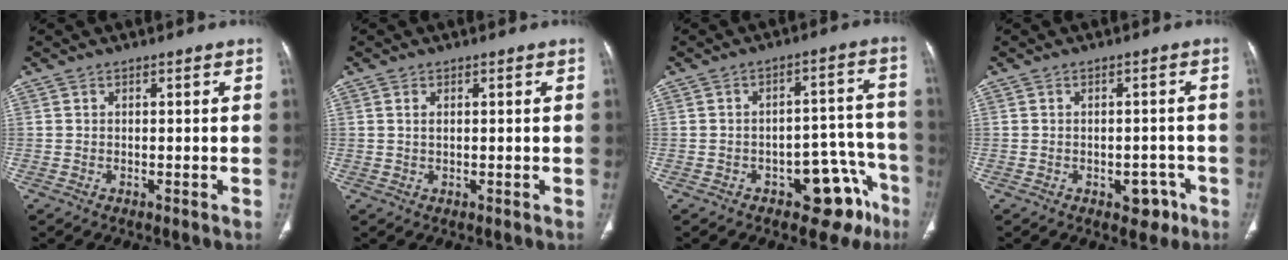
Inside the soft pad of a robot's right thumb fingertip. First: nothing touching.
{"total": 1.1, "force": [0.4, 0.5, 0.9], "torque": [-0.021, 0.003, 0.009]}
{"total": 11.5, "force": [-6.6, 6.4, 6.8], "torque": [-0.031, 0.070, -0.082]}
{"total": 3.9, "force": [-2.0, 2.7, 2.0], "torque": [-0.002, 0.017, -0.021]}